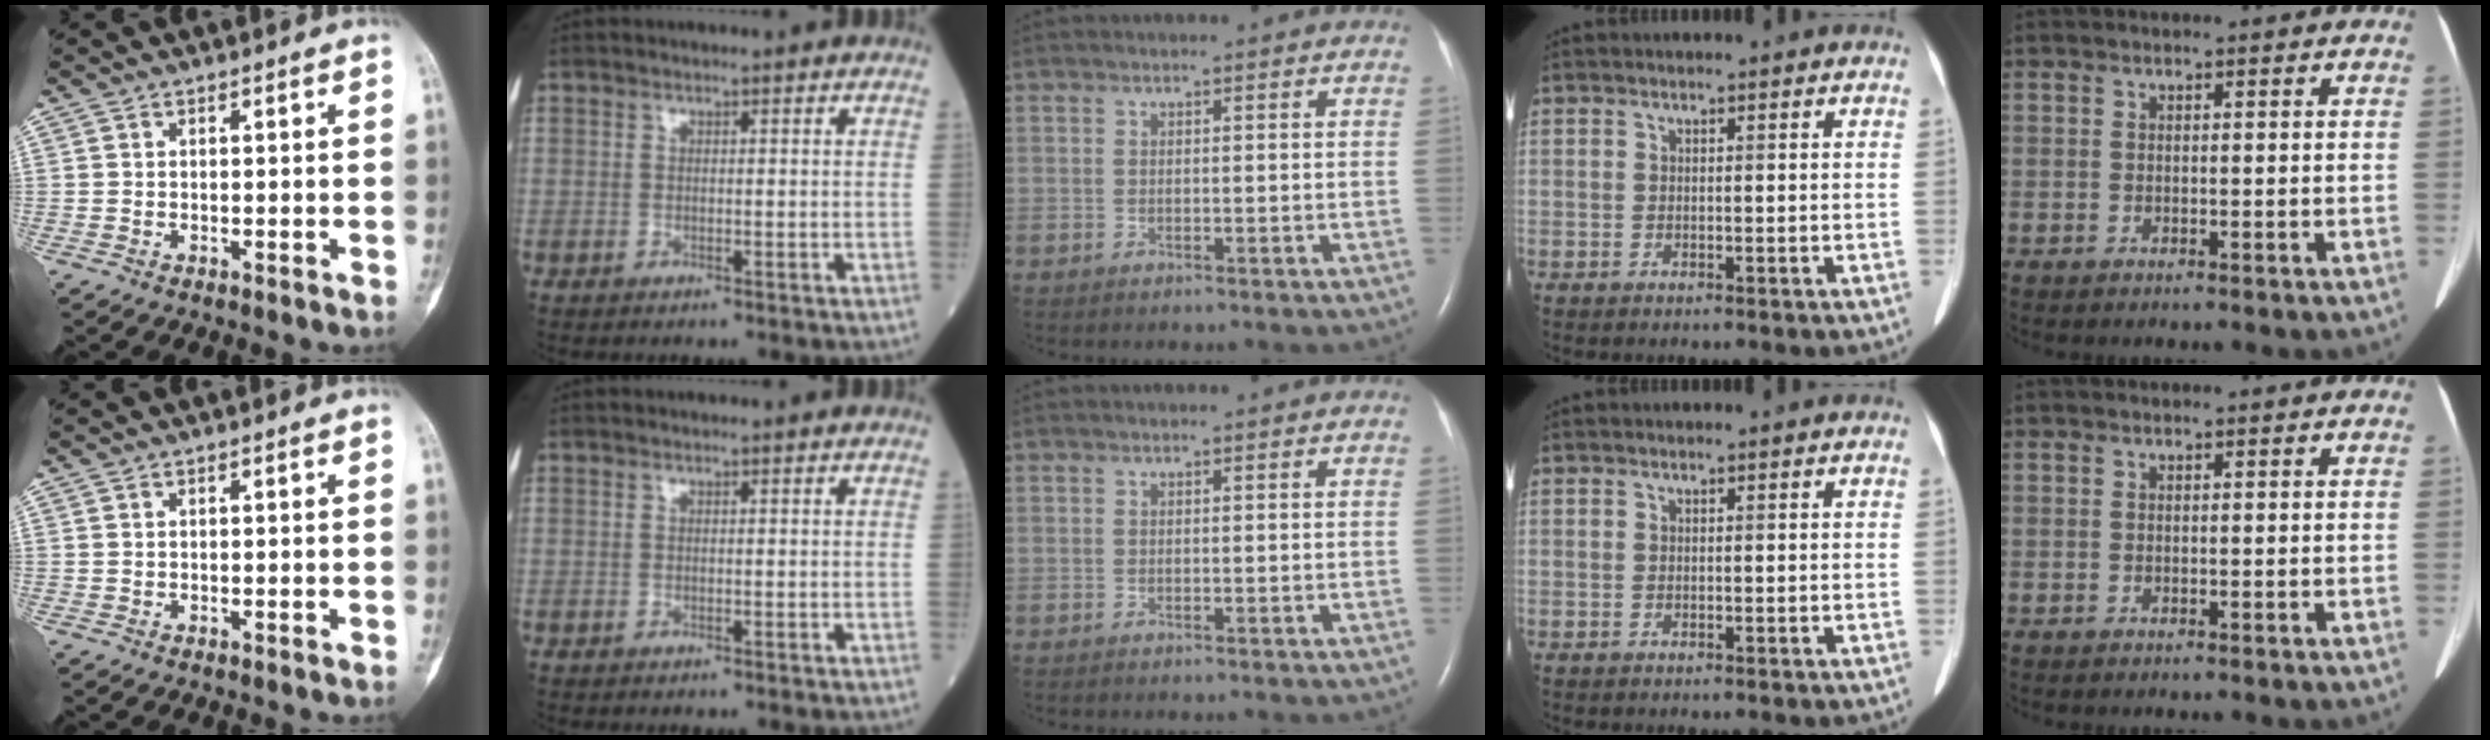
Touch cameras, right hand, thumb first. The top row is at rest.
{}